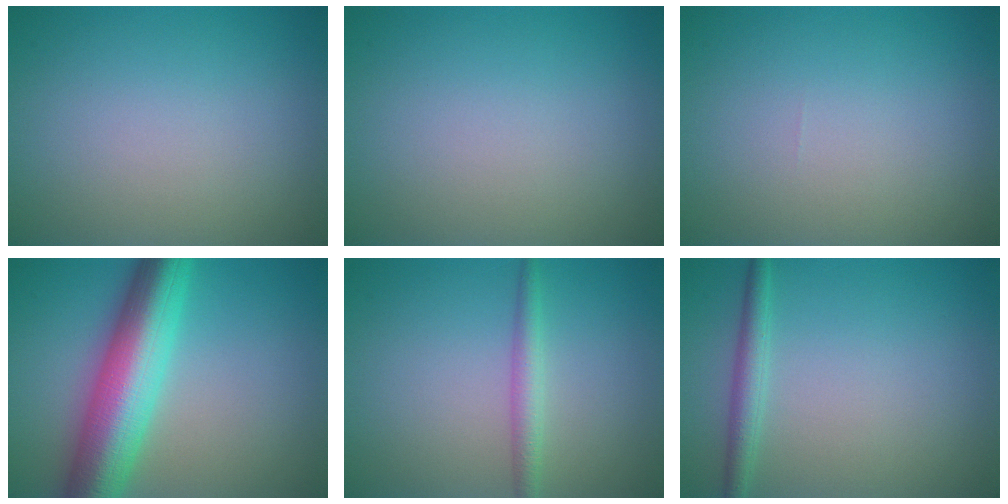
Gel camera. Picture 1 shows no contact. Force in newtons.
{"total": 0.0}
{"total": 0.0}
{"total": 9.8, "press": 9.8, "slide": 0.3}
{"total": 1.9, "press": 1.9, "slide": 0.1}
{"total": 2.1, "press": 2.1, "slide": 0.0}